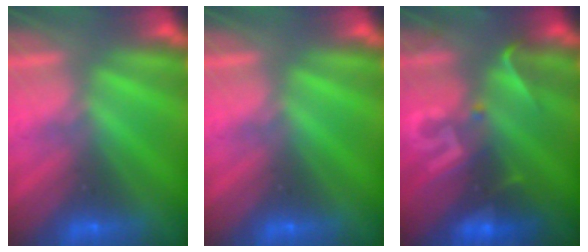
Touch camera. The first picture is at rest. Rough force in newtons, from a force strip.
{"total": 0.0}
{"total": 2.9}